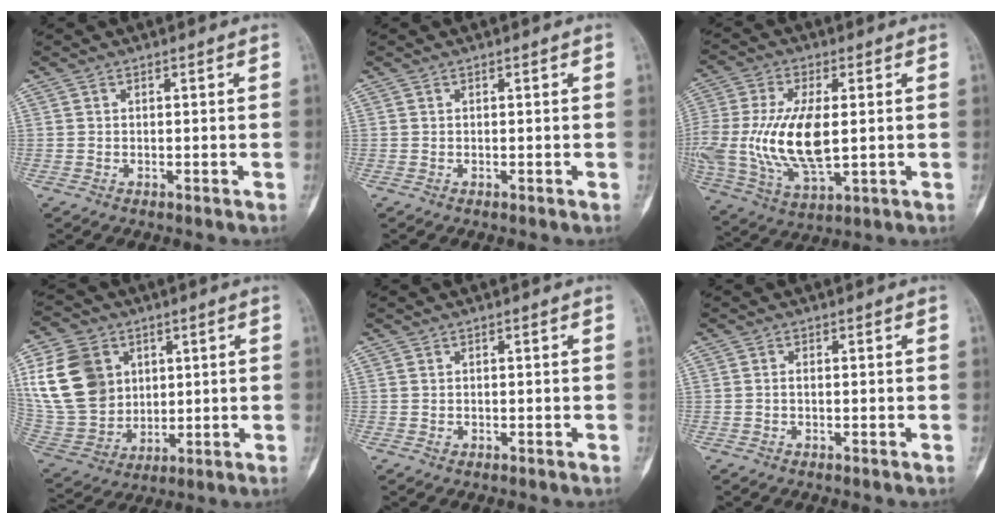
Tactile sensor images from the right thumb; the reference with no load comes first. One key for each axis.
{"total": 0.0}
{"total": 19.6, "fx": -0.2, "fy": 9.4, "fz": 17.2, "tx": -0.388, "ty": -0.022, "tz": 0.005}
{"total": 17.6, "fx": 5.1, "fy": 13.9, "fz": 9.5, "tx": -0.173, "ty": -0.006, "tz": 0.110}
{"total": 0.8, "fx": -0.5, "fy": 0.4, "fz": 0.5, "tx": -0.013, "ty": 0.000, "tz": -0.011}
{"total": 0.6, "fx": -0.1, "fy": 0.4, "fz": 0.5, "tx": -0.011, "ty": 0.000, "tz": -0.004}